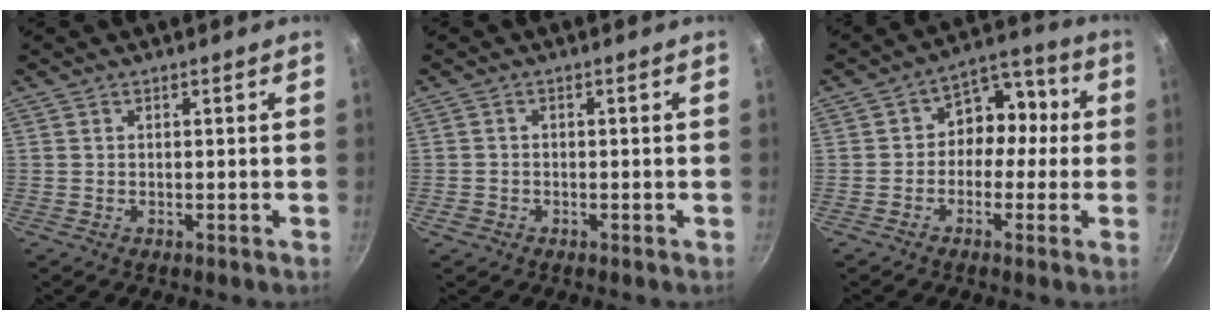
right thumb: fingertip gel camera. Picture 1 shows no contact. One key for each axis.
{"total": 1.6, "fx": -0.8, "fy": 1.3, "fz": 0.5, "tx": -0.008, "ty": 0.004, "tz": -0.012}
{"total": 9.1, "fx": -0.5, "fy": 7.3, "fz": 5.4, "tx": -0.019, "ty": 0.038, "tz": -0.030}